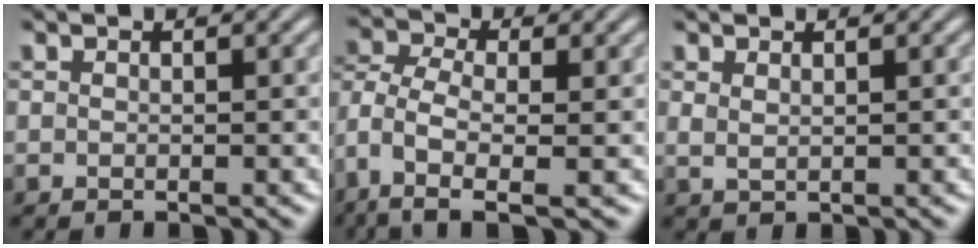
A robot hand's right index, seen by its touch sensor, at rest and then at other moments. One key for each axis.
{"total": 6.1, "fx": -1.9, "fy": 3.7, "fz": 4.5, "tx": -0.128, "ty": -0.050, "tz": -0.005}
{"total": 1.0, "fx": 0.8, "fy": 0.1, "fz": 0.5, "tx": -0.007, "ty": -0.004, "tz": 0.024}